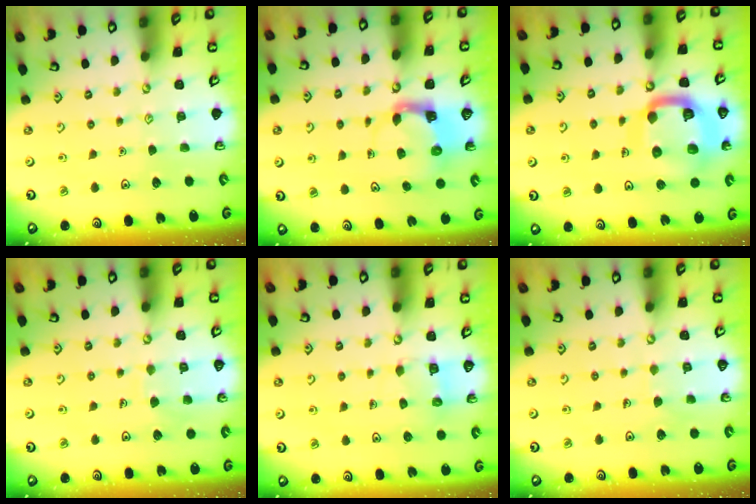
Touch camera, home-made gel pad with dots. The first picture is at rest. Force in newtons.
{"total": 3.8, "press": 3.7, "slide": 0.7}
{"total": 16.3, "press": 16.2, "slide": 1.7}
{"total": 6.0, "press": 6.0, "slide": 0.3}
{"total": 4.9, "press": 4.9, "slide": 0.4}
{"total": 4.6, "press": 4.6, "slide": 0.3}